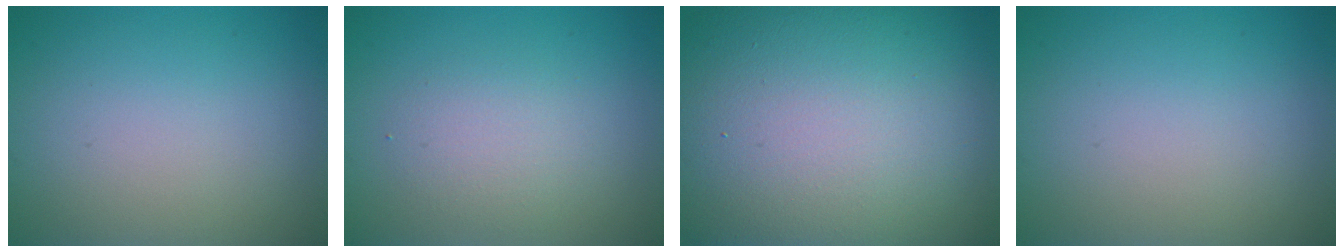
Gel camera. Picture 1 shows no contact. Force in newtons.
{"total": 2.2, "press": 2.2, "slide": 0.2}
{"total": 22.6, "press": 22.6, "slide": 1.6}
{"total": 0.0}